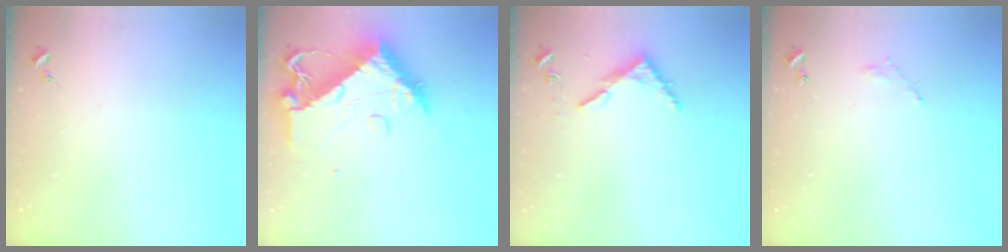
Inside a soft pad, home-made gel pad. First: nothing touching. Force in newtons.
{"total": 14.6, "press": 14.5, "slide": 1.5}
{"total": 3.9, "press": 3.9, "slide": 0.3}
{"total": 4.3, "press": 4.3, "slide": 0.2}